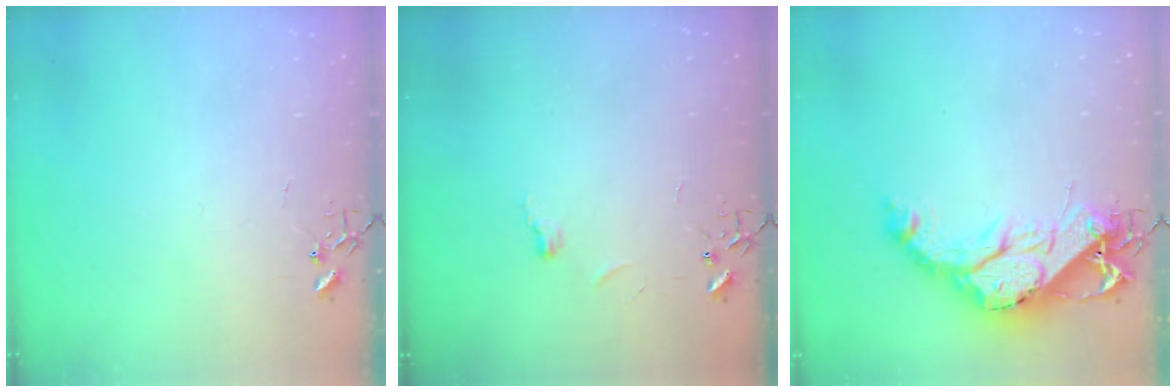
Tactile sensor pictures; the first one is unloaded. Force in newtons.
{"total": 3.4, "press": 3.4, "slide": 0.4}
{"total": 18.0, "press": 17.9, "slide": 1.7}